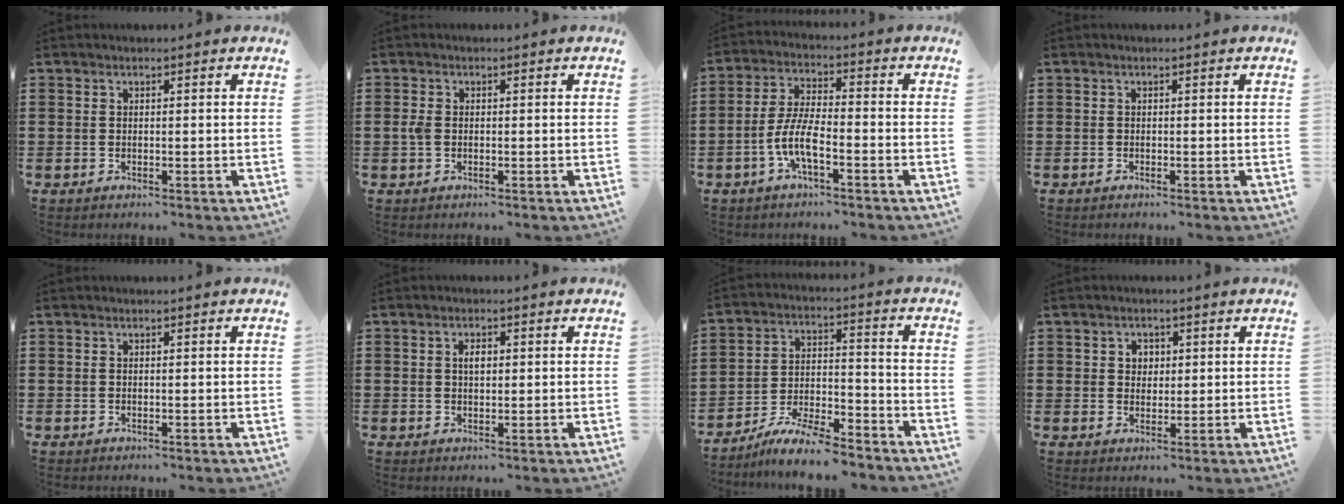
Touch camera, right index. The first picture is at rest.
{"total": 1.6, "force": [-0.1, 1.1, 1.2], "torque": [-0.040, 0.001, -0.009]}
{"total": 6.7, "force": [-2.9, 1.8, 5.7], "torque": [-0.143, -0.013, -0.063]}
{"total": 0.0}
{"total": 0.0}
{"total": 2.0, "force": [0.4, 1.0, 1.7], "torque": [-0.035, 0.007, 0.005]}
{"total": 7.7, "force": [-7.2, 0.9, 2.8], "torque": [-0.055, 0.008, -0.139]}
{"total": 2.1, "force": [0.6, 1.9, 0.7], "torque": [-0.021, 0.011, 0.008]}